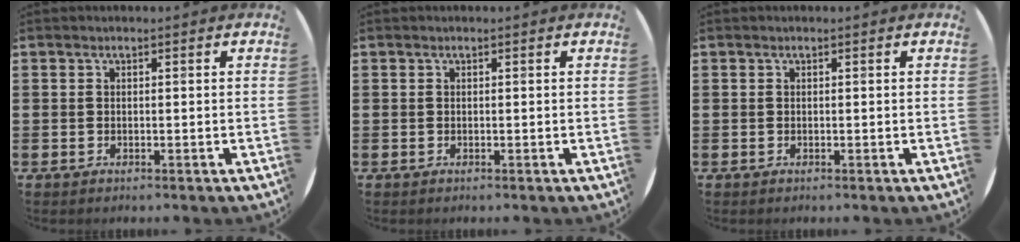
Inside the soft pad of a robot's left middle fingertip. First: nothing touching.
{"total": 0.0}
{"total": 0.0}